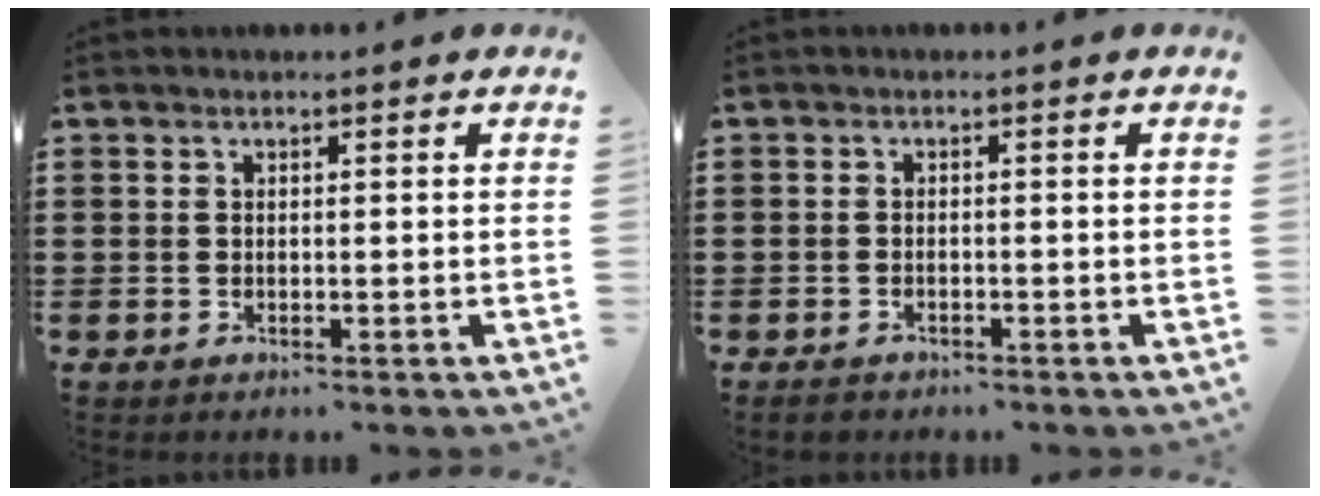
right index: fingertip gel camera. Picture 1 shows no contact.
{"total": 1.2, "force": [-1.1, 0.2, 0.3], "torque": [-0.009, -0.004, -0.021]}